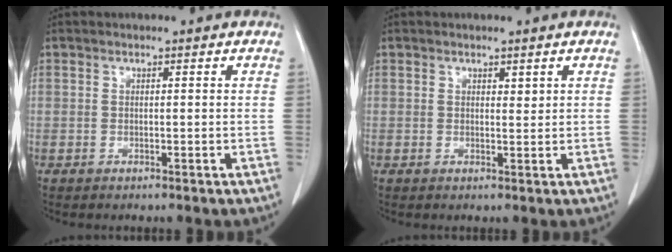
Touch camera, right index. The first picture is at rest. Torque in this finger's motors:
{"motor_torque": [-0.12, 0.12, 0.03, 0.00]}